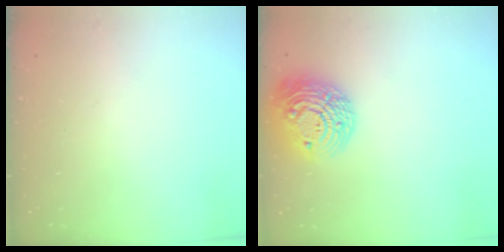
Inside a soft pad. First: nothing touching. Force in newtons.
{"total": 15.9, "press": 15.9, "slide": 1.0}